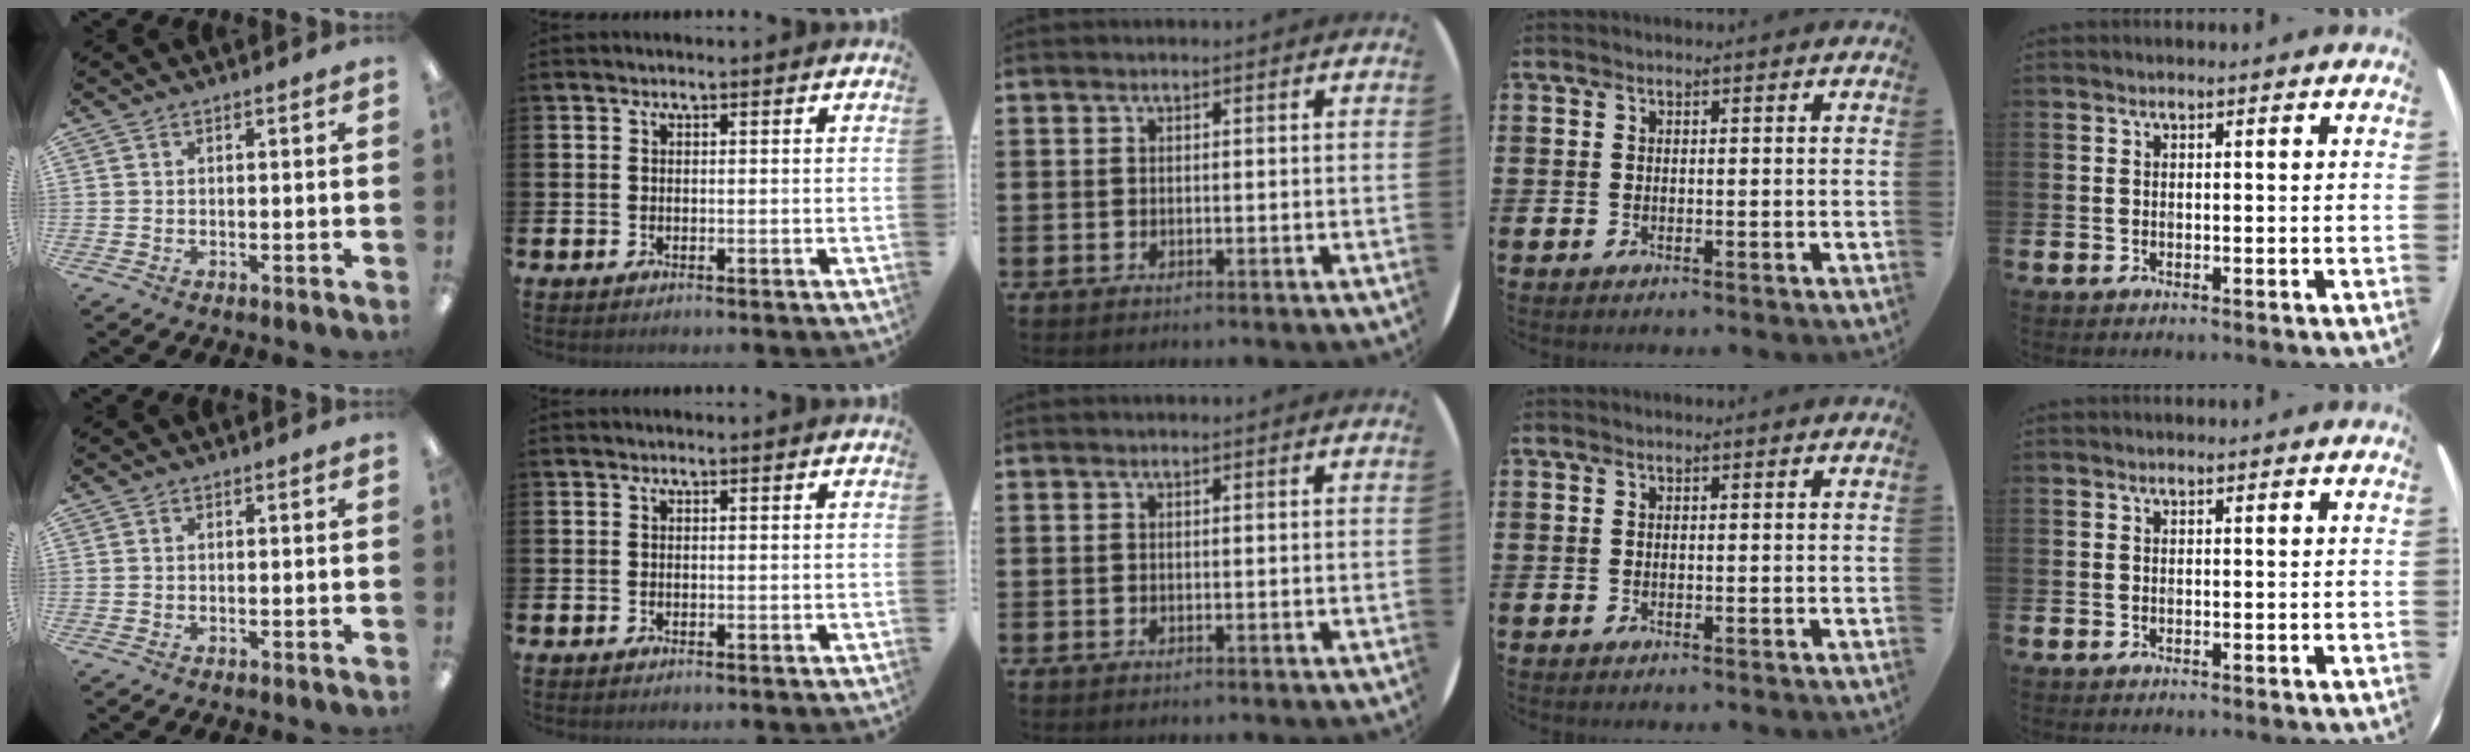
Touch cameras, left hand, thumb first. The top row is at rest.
{}